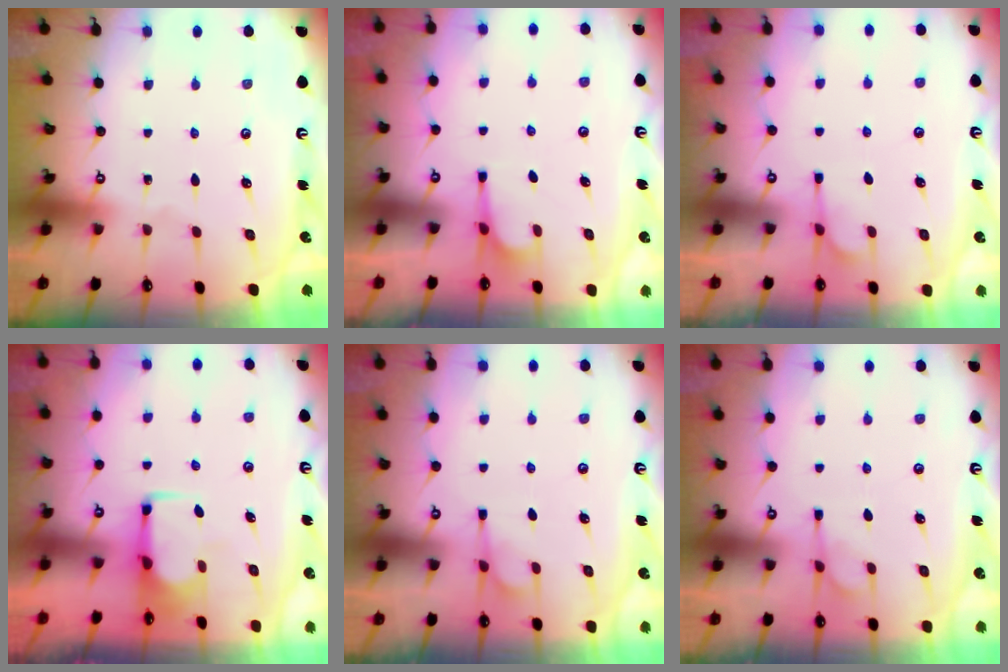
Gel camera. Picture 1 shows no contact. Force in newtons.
{"total": 2.1, "press": 1.9, "slide": 0.8}
{"total": 5.9, "press": 5.7, "slide": 1.4}
{"total": 1.8, "press": 1.7, "slide": 0.6}
{"total": 1.6, "press": 1.0, "slide": 1.2}
{"total": 5.2, "press": 5.0, "slide": 1.5}